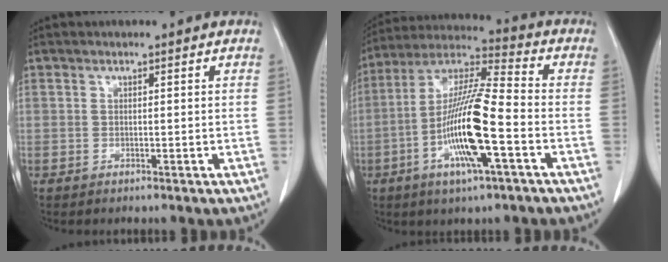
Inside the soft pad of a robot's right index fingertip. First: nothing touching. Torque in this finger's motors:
{"motor_torque": [2.14, 0.00, 0.57, 0.21]}